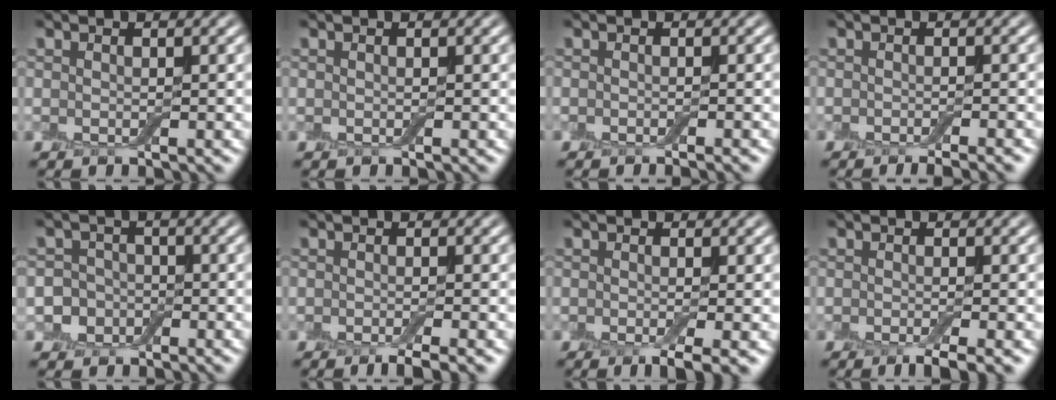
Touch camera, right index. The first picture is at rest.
{"total": 0.0}
{"total": 1.2, "force": [-0.9, 0.0, 0.7], "torque": [-0.007, -0.002, -0.013]}
{"total": 3.1, "force": [-2.1, 0.6, 2.1], "torque": [-0.021, 0.002, -0.029]}
{"total": 3.5, "force": [-1.1, 3.2, 1.1], "torque": [0.006, 0.004, -0.040]}
{"total": 2.6, "force": [-1.7, 0.4, 2.0], "torque": [-0.029, -0.002, -0.030]}
{"total": 3.4, "force": [-1.6, 0.9, 2.9], "torque": [-0.049, -0.007, -0.026]}
{"total": 2.9, "force": [-1.7, 0.5, 2.3], "torque": [-0.036, -0.004, -0.031]}